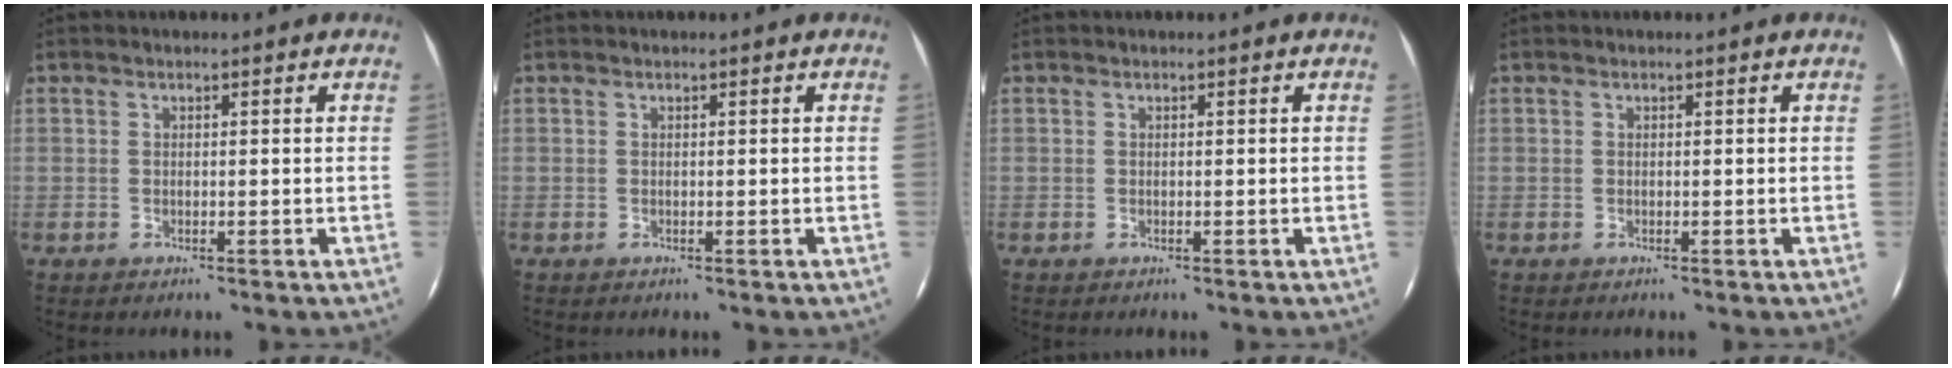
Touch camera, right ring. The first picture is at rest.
{"total": 0.0}
{"total": 0.0}
{"total": 0.0}